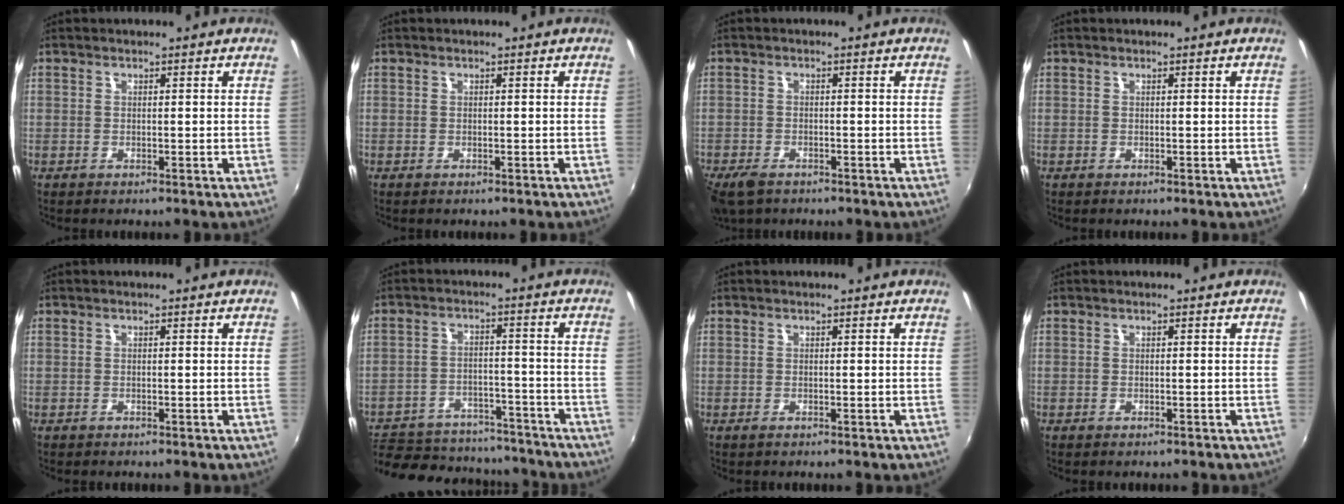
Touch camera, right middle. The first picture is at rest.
{"total": 0.0}
{"total": 5.4, "force": [-4.0, 2.5, 2.6], "torque": [-0.071, -0.020, -0.077]}
{"total": 0.0}
{"total": 0.0}
{"total": 23.0, "force": [-18.5, 10.1, 9.2], "torque": [-0.212, 0.002, -0.239]}
{"total": 0.0}
{"total": 0.7, "force": [-0.6, 0.2, 0.3], "torque": [-0.005, -0.001, -0.007]}